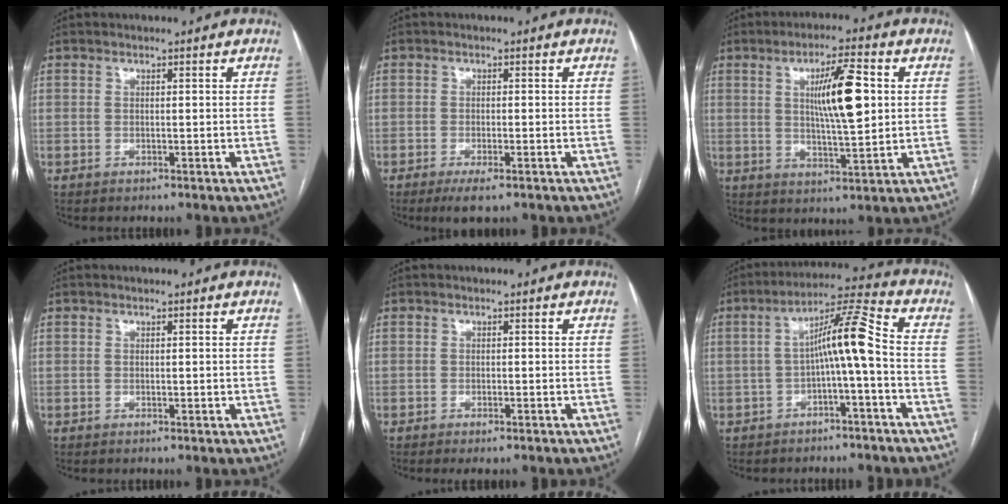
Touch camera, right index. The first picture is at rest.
{"total": 3.5, "force": [-2.2, 0.6, 2.7], "torque": [-0.046, -0.008, -0.035]}
{"total": 9.9, "force": [2.0, 1.2, 9.6], "torque": [-0.164, 0.001, 0.037]}
{"total": 0.0}
{"total": 1.4, "force": [-1.0, 0.2, 1.0], "torque": [-0.015, -0.004, -0.013]}
{"total": 8.5, "force": [-1.1, 0.1, 8.4], "torque": [-0.139, 0.032, -0.021]}